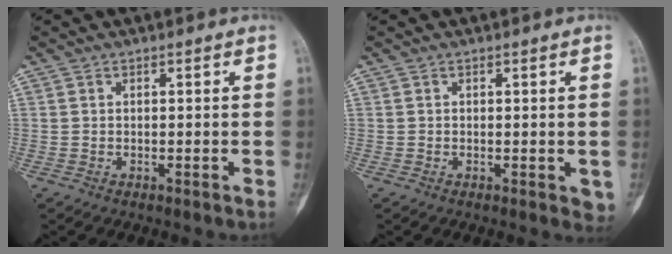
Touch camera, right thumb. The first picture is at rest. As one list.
[{"total": 2.1, "force": [-0.3, 1.1, 1.8], "torque": [-0.006, -0.002, -0.005]}]